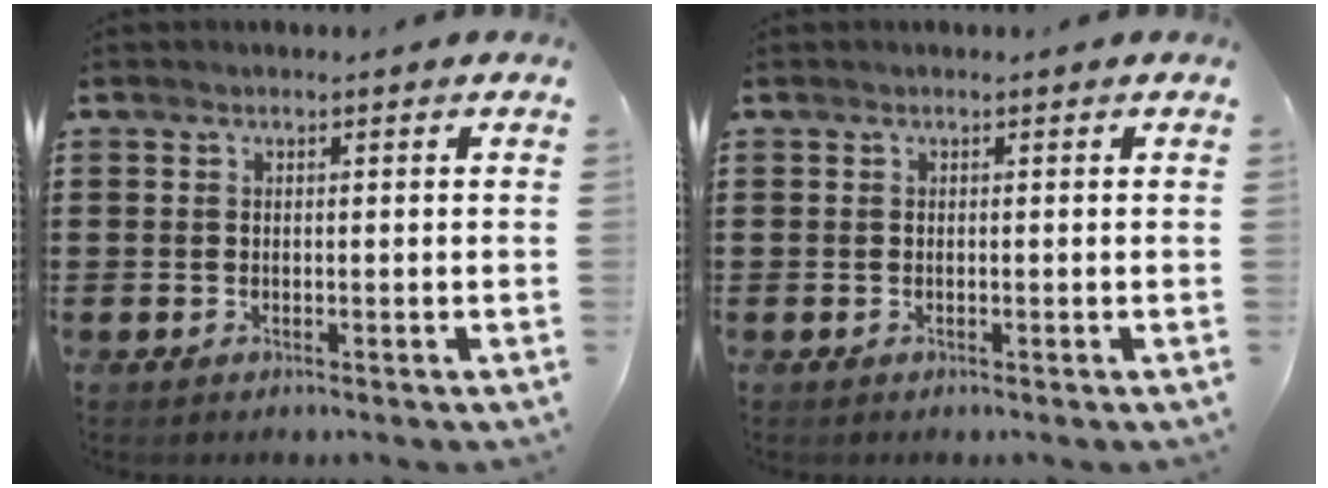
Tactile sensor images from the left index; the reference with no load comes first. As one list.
[{"total": 0.0}]